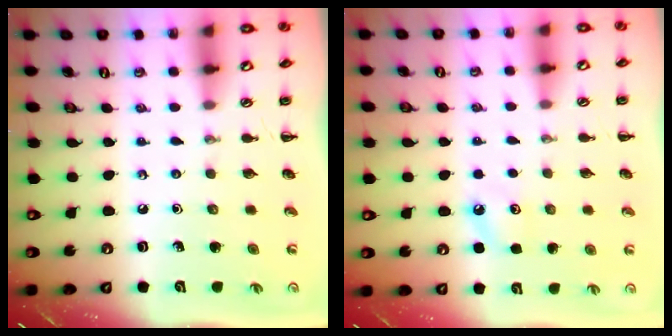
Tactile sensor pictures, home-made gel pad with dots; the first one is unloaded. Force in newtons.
{"total": 6.8, "press": 6.6, "slide": 1.7}